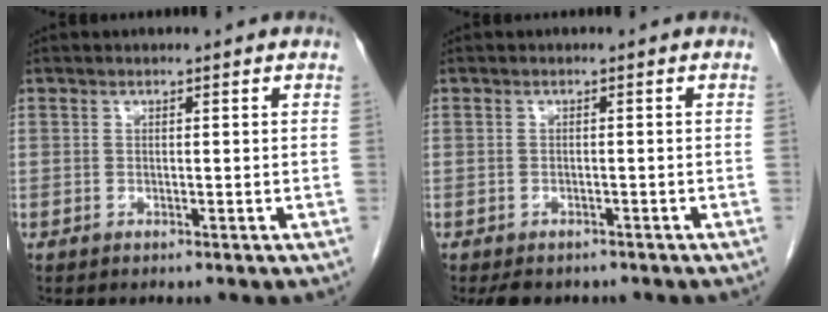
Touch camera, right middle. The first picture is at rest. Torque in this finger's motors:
{"motor_torque": [0.05, -0.03, 0.00, 0.01]}